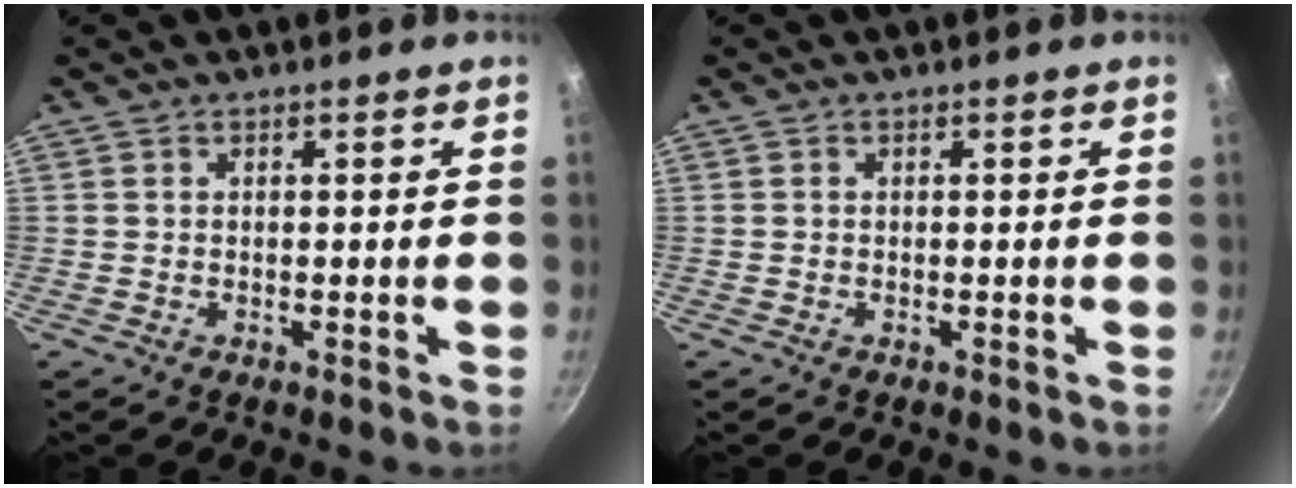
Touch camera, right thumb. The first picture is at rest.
{"total": 0.0}